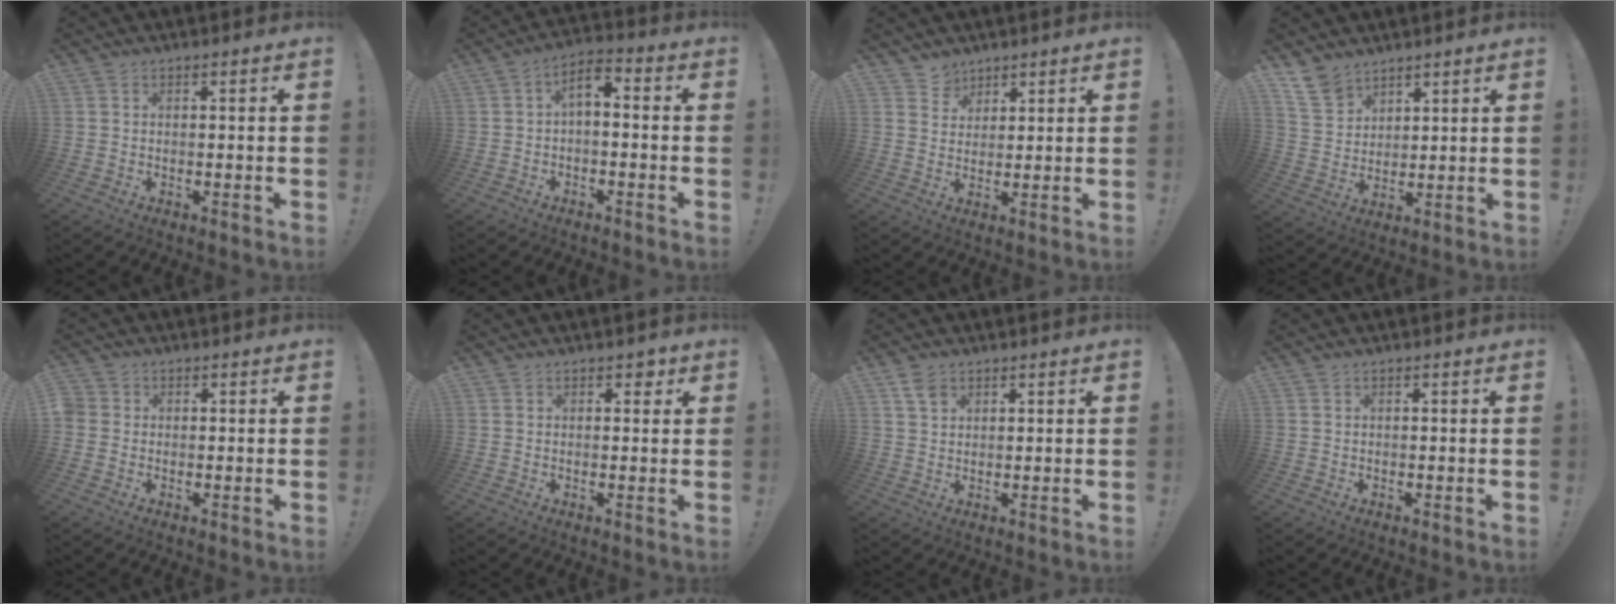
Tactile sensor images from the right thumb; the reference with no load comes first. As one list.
[{"total": 4.9, "force": [-1.0, 2.5, 4.1], "torque": [-0.071, 0.011, -0.017]}, {"total": 4.4, "force": [3.3, 3.0, 0.0], "torque": [0.003, -0.026, 0.061]}, {"total": 9.3, "force": [7.2, 5.3, 2.6], "torque": [-0.054, -0.041, 0.143]}, {"total": 1.9, "force": [-0.4, 1.6, 1.0], "torque": [-0.019, 0.007, -0.005]}, {"total": 1.8, "force": [0.9, 1.3, 0.9], "torque": [0.002, -0.003, 0.011]}, {"total": 3.6, "force": [2.2, 2.2, 1.9], "torque": [-0.030, -0.004, 0.040]}, {"total": 0.0}]